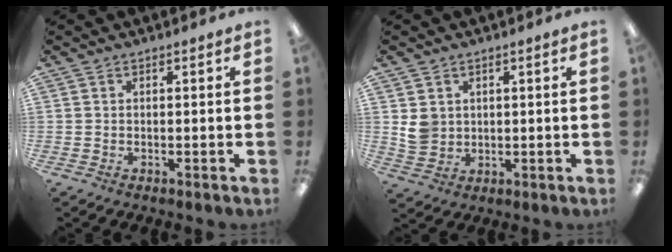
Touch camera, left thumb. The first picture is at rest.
{"total": 5.4, "force": [1.6, 5.0, 1.5], "torque": [-0.023, 0.005, 0.034]}